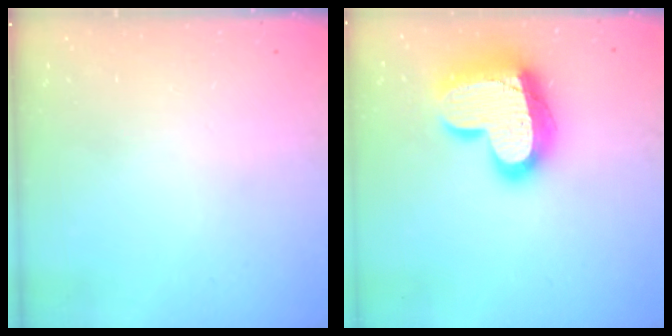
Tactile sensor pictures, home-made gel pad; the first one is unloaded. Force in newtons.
{"total": 21.4, "press": 21.3, "slide": 1.7}